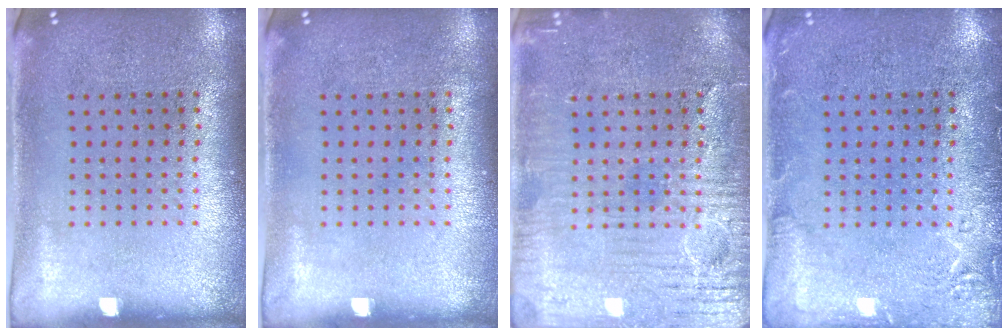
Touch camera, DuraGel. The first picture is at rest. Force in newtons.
{"total": 0.0}
{"total": 4.4, "press": 4.4, "slide": 0.4}
{"total": 2.2, "press": 2.2, "slide": 0.4}